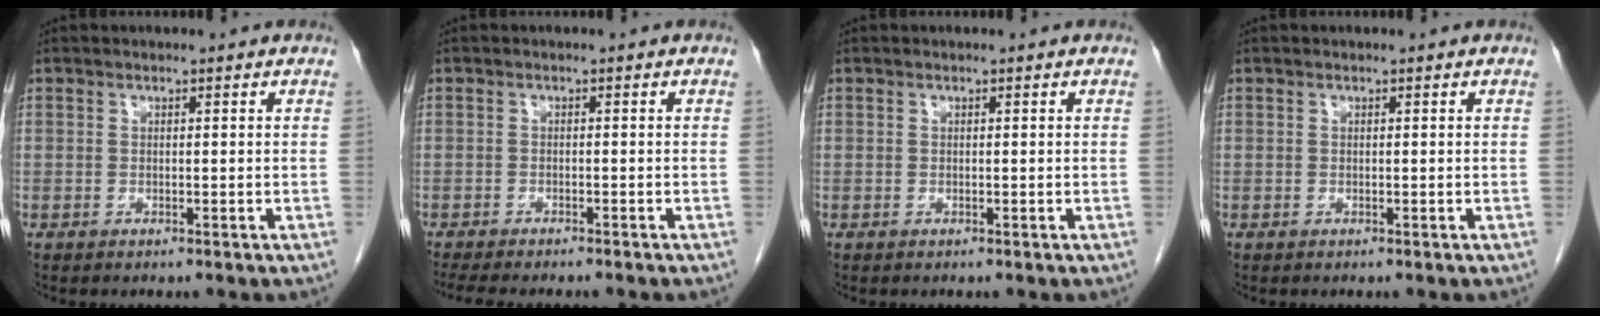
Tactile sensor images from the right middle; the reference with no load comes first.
{"total": 9.3, "force": [-8.0, 1.3, 4.5], "torque": [-0.055, -0.012, -0.111]}
{"total": 0.0}
{"total": 0.0}